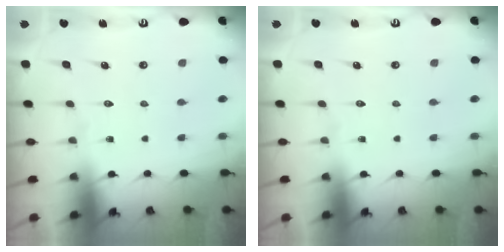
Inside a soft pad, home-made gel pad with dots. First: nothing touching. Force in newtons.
{"total": 0.0}